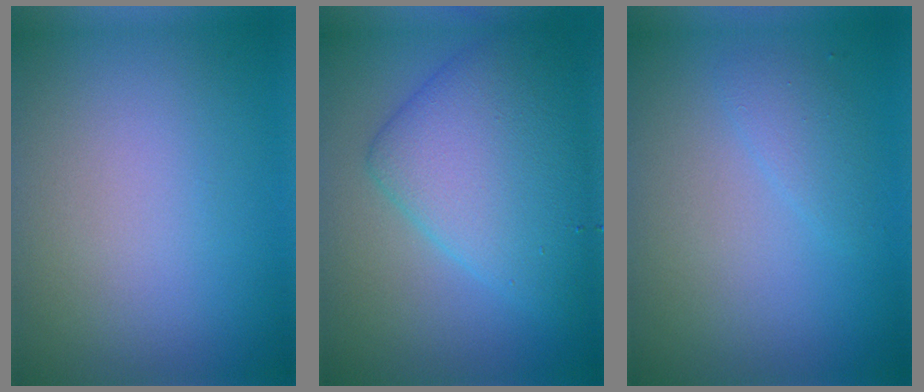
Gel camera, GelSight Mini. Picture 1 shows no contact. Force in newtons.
{"total": 7.5, "press": 7.5, "slide": 0.2}
{"total": 1.3, "press": 1.3, "slide": 0.0}